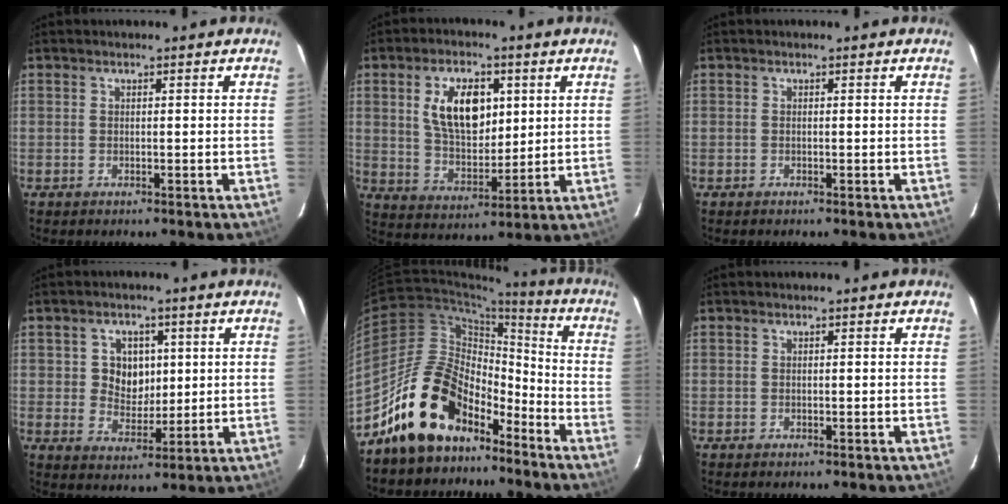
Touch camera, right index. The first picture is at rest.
{"total": 12.9, "force": [3.8, 7.2, 10.0], "torque": [-0.178, 0.013, 0.077]}
{"total": 0.0}
{"total": 6.5, "force": [1.2, 5.7, 2.9], "torque": [-0.052, 0.011, 0.029]}
{"total": 16.8, "force": [-12.3, 8.8, 7.4], "torque": [-0.142, 0.030, -0.200]}
{"total": 0.0}